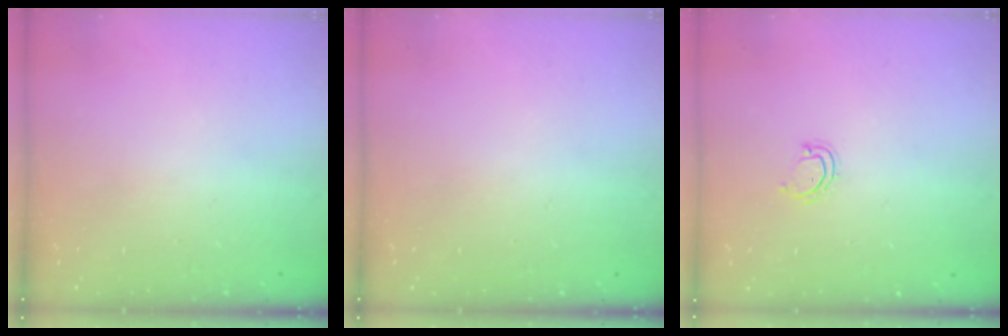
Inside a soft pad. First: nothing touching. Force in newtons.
{"total": 0.0}
{"total": 3.5, "press": 3.5, "slide": 0.3}